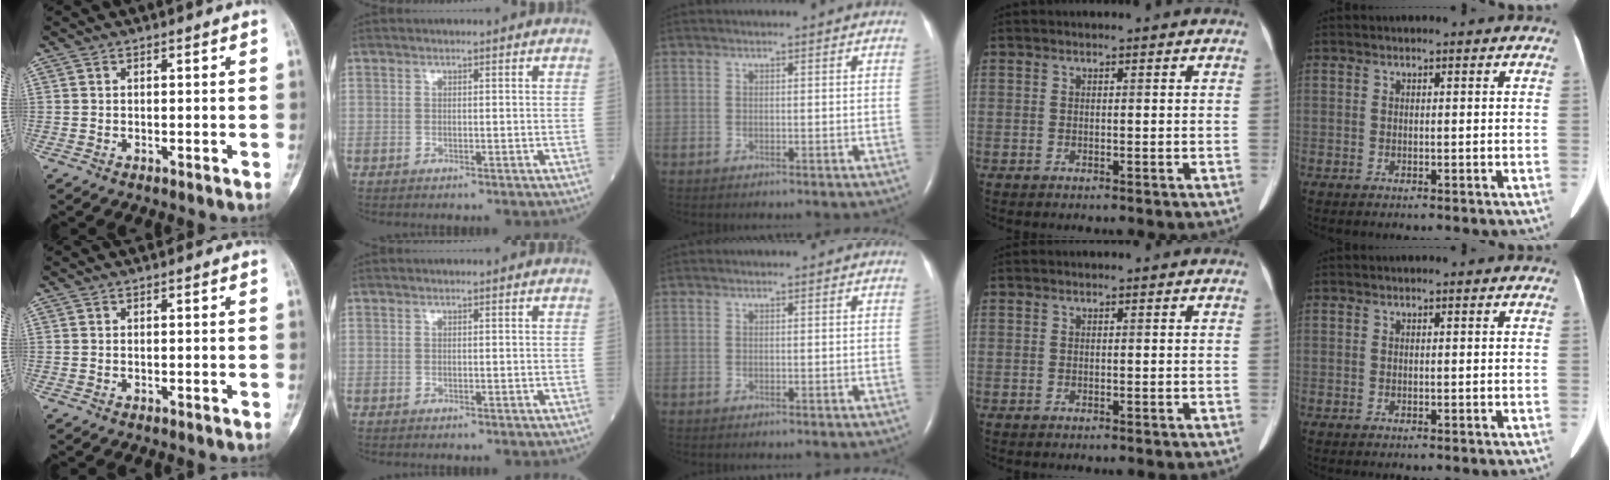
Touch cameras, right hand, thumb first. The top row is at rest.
{}